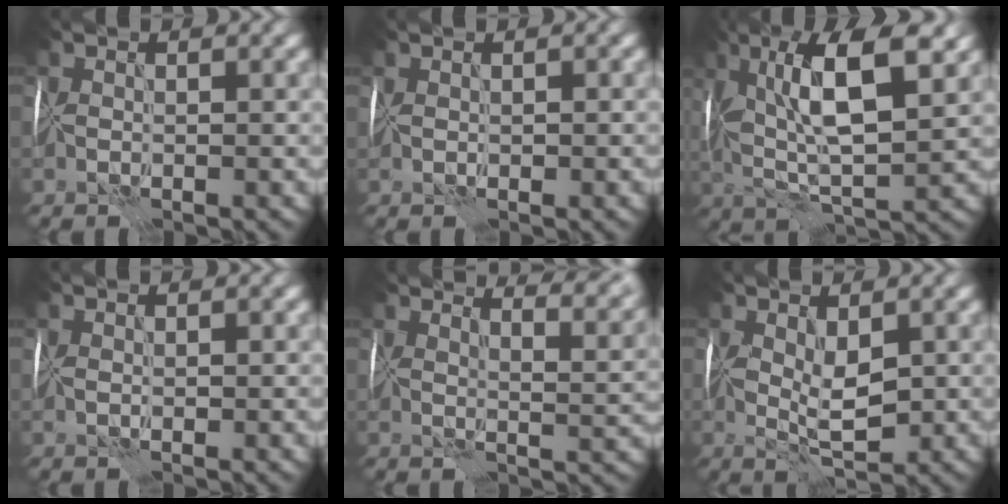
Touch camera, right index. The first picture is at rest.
{"total": 1.1, "force": [0.1, 0.5, 0.9], "torque": [-0.015, 0.001, 0.008]}
{"total": 10.4, "force": [3.2, 3.7, 9.2], "torque": [-0.161, 0.015, 0.050]}
{"total": 1.3, "force": [0.4, 0.3, 1.2], "torque": [-0.018, 0.003, 0.010]}
{"total": 10.9, "force": [8.6, 3.0, 5.9], "torque": [-0.053, 0.035, 0.078]}
{"total": 3.9, "force": [0.5, 1.8, 3.4], "torque": [-0.066, -0.002, 0.014]}